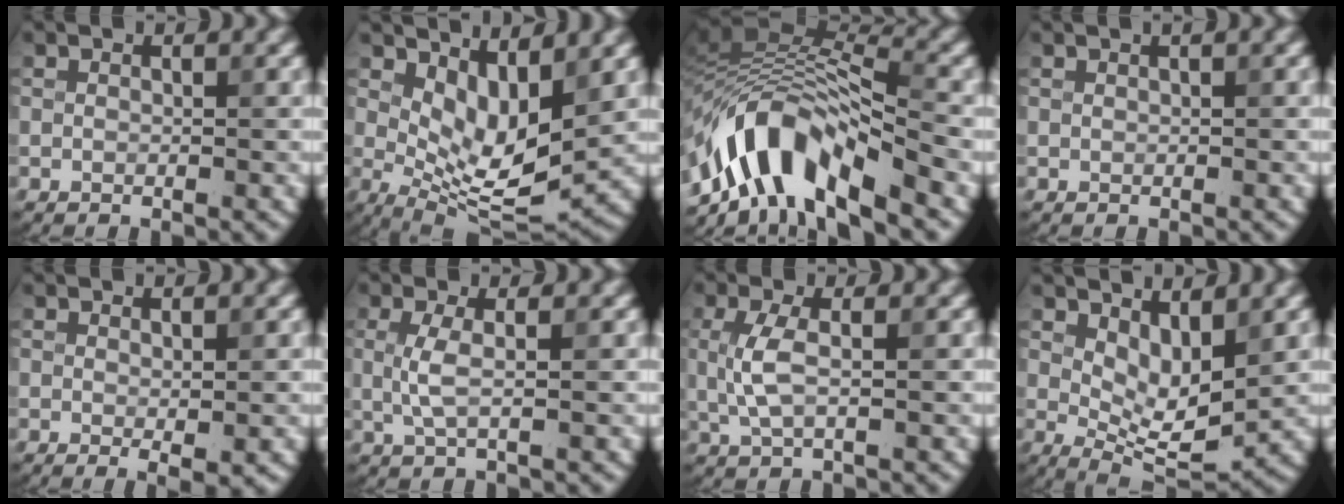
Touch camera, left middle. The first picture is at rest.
{"total": 6.7, "force": [1.8, 2.8, 5.8], "torque": [-0.104, -0.021, 0.036]}
{"total": 10.1, "force": [-5.8, 3.7, 7.4], "torque": [-0.116, 0.016, -0.112]}
{"total": 0.9, "force": [0.5, 0.2, 0.7], "torque": [-0.007, 0.005, 0.004]}
{"total": 1.4, "force": [-0.1, 0.1, 1.4], "torque": [-0.021, -0.008, -0.002]}
{"total": 2.2, "force": [0.1, 0.5, 2.2], "torque": [-0.052, 0.001, 0.003]}
{"total": 2.9, "force": [0.2, 1.1, 2.7], "torque": [-0.069, 0.000, 0.004]}
{"total": 4.7, "force": [1.5, 2.0, 4.0], "torque": [-0.064, -0.015, 0.032]}